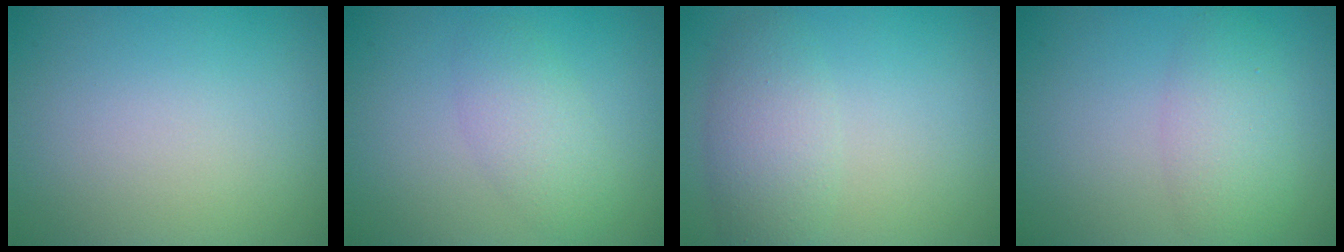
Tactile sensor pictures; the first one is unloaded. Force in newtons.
{"total": 2.7, "press": 2.7, "slide": 0.1}
{"total": 3.5, "press": 3.5, "slide": 0.3}
{"total": 3.4, "press": 3.4, "slide": 0.1}